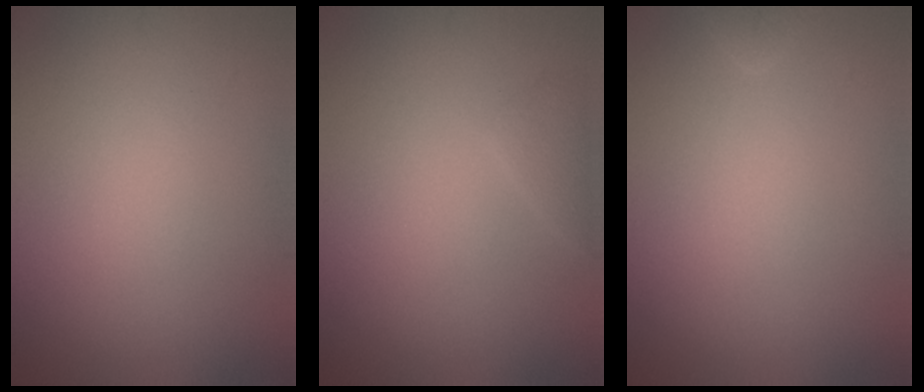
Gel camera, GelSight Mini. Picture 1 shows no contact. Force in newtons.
{"total": 1.0, "press": 1.0, "slide": 0.1}
{"total": 1.0, "press": 1.0, "slide": 0.1}